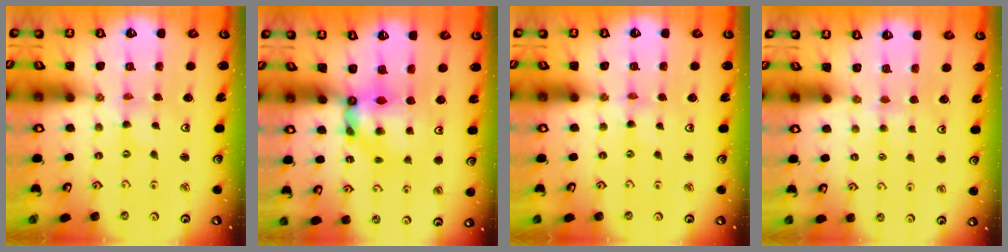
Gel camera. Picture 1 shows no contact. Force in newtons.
{"total": 7.8, "press": 7.8, "slide": 0.5}
{"total": 0.0}
{"total": 3.1, "press": 3.0, "slide": 0.4}